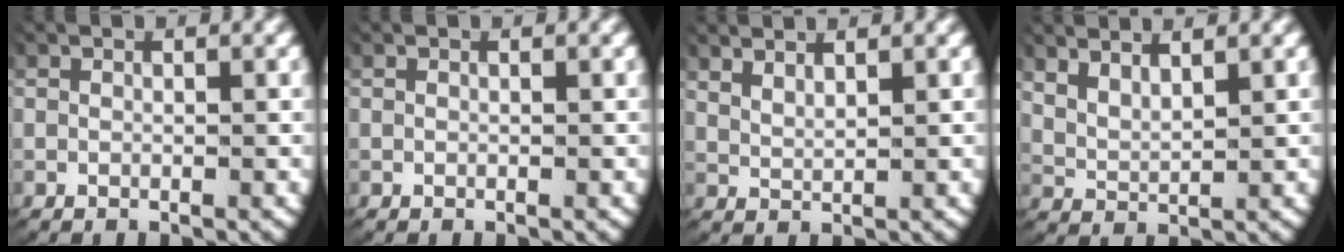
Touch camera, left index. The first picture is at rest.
{"total": 0.0}
{"total": 2.1, "force": [1.9, 0.4, 0.7], "torque": [-0.024, -0.005, 0.042]}
{"total": 3.1, "force": [1.9, 1.9, 1.5], "torque": [-0.045, -0.007, 0.036]}